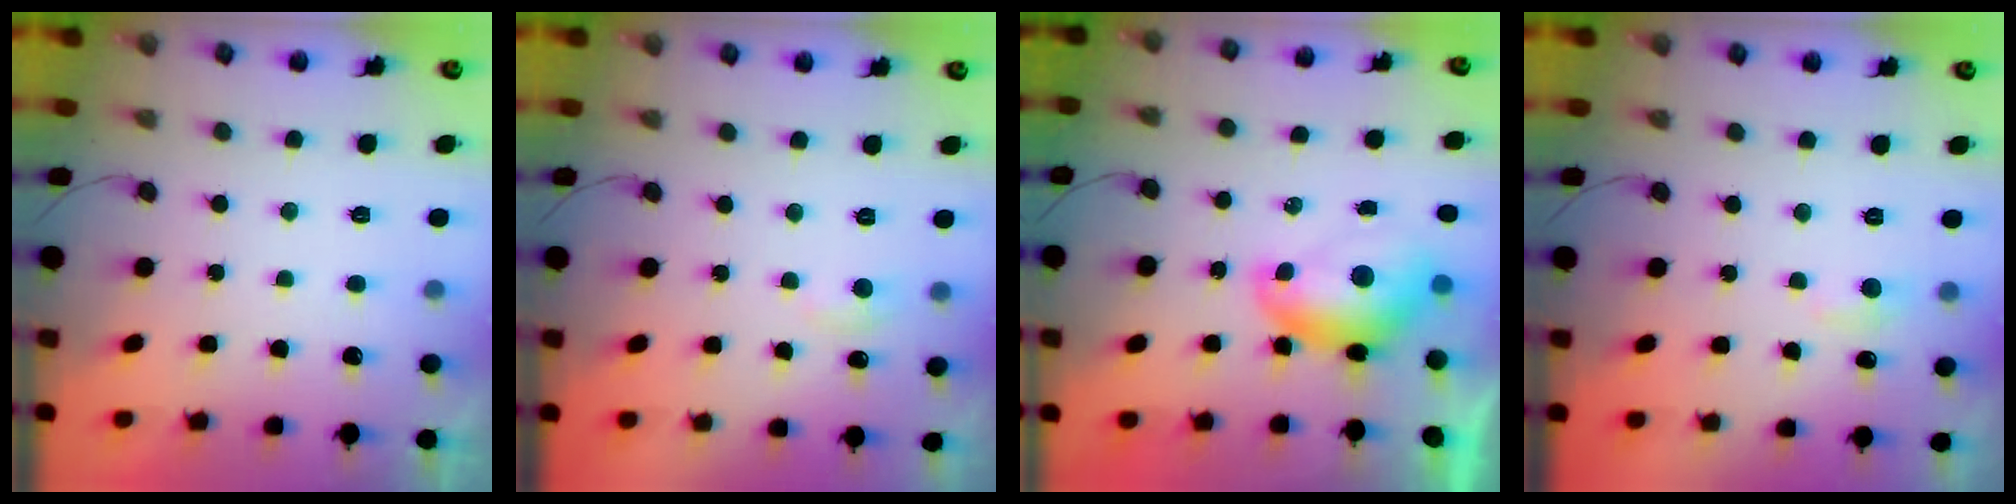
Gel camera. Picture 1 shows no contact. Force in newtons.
{"total": 3.6, "press": 3.6, "slide": 0.5}
{"total": 8.5, "press": 8.4, "slide": 1.0}
{"total": 5.7, "press": 5.6, "slide": 0.9}